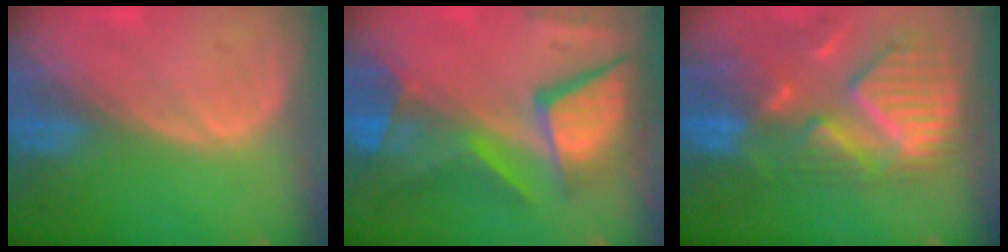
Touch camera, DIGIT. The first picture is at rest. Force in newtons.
{"total": 12.4, "press": 10.2, "slide": 7.0}
{"total": 12.0, "press": 10.5, "slide": 5.9}